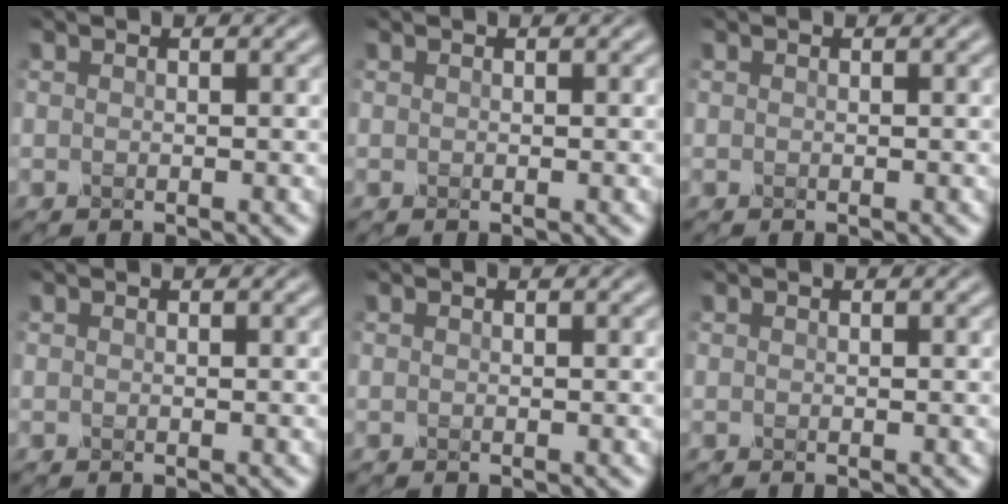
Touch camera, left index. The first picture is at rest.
{"total": 0.0}
{"total": 0.0}
{"total": 0.0}
{"total": 0.0}
{"total": 0.0}